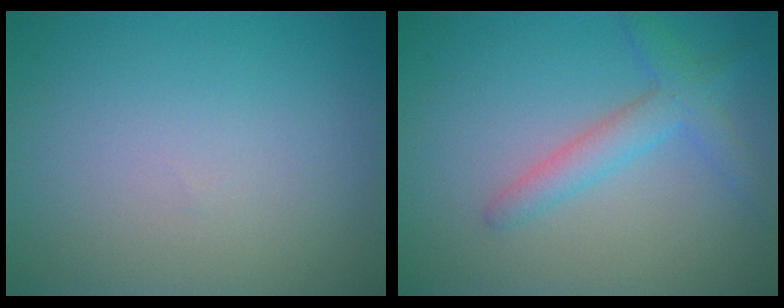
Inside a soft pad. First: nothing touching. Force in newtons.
{"total": 2.8, "press": 2.8, "slide": 0.1}